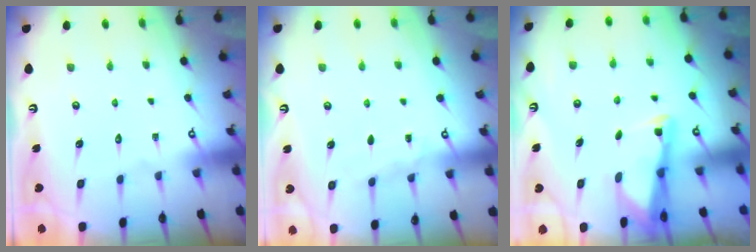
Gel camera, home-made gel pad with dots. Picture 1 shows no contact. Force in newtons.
{"total": 4.7, "press": 4.6, "slide": 0.6}
{"total": 2.5, "press": 2.5, "slide": 0.3}